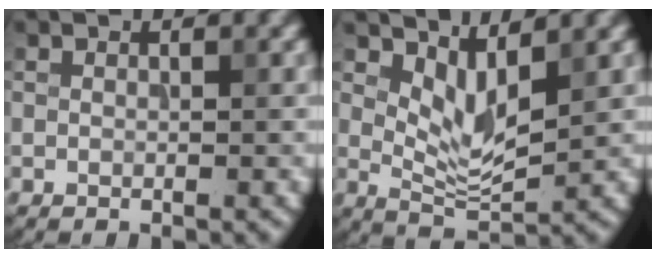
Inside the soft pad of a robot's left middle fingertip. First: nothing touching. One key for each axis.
{"total": 3.2, "fx": 1.3, "fy": 1.2, "fz": 2.6, "tx": -0.056, "ty": -0.019, "tz": 0.027}